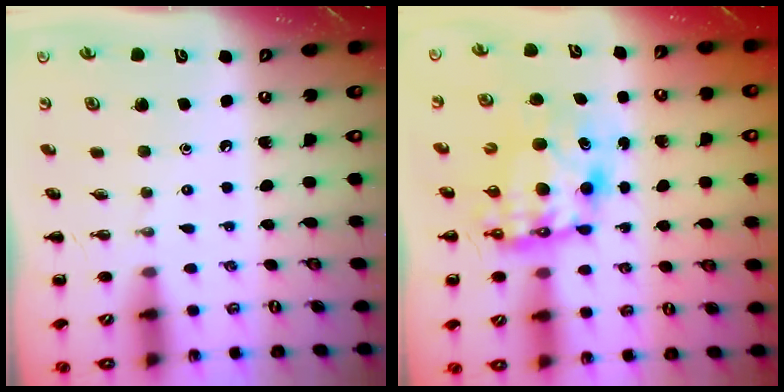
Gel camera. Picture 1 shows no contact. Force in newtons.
{"total": 8.5, "press": 8.2, "slide": 2.2}